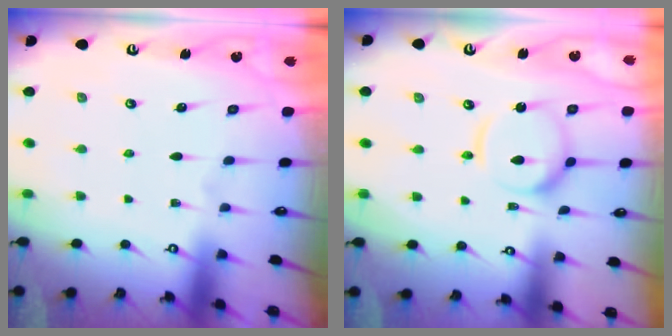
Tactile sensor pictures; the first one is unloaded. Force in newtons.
{"total": 10.3, "press": 10.3, "slide": 0.9}